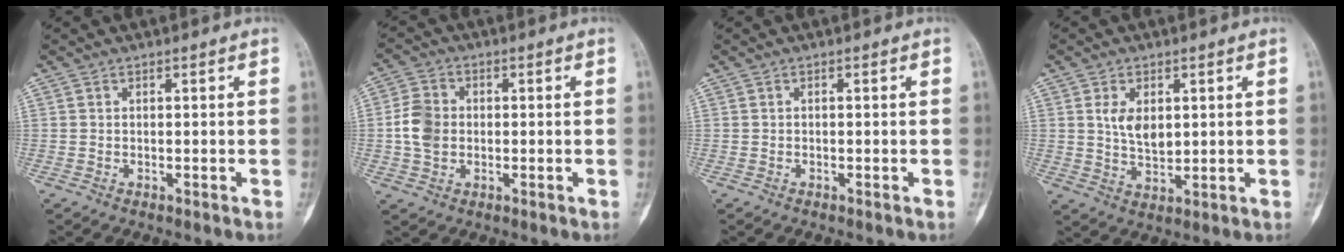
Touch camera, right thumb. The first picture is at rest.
{"total": 6.8, "force": [-0.2, 5.5, 4.1], "torque": [-0.069, 0.009, -0.010]}
{"total": 0.0}
{"total": 6.2, "force": [1.5, 3.7, 4.6], "torque": [-0.065, -0.012, 0.034]}